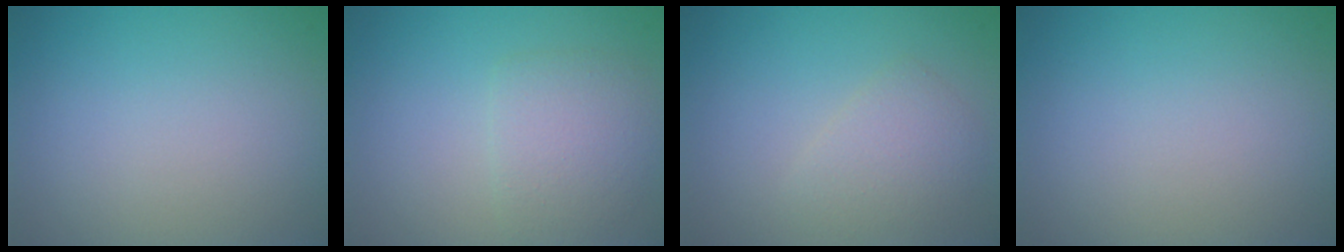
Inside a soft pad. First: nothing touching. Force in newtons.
{"total": 2.8, "press": 2.8, "slide": 0.1}
{"total": 2.1, "press": 2.1, "slide": 0.1}
{"total": 0.0}